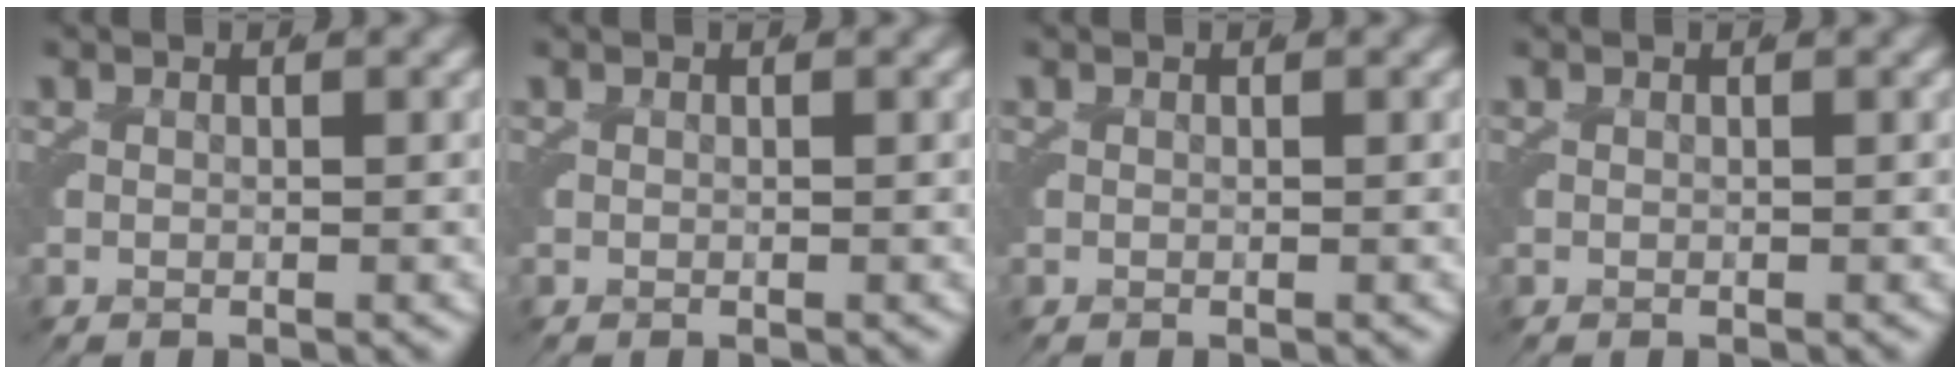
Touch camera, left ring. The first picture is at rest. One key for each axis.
{"total": 0.0}
{"total": 0.0}
{"total": 0.0}